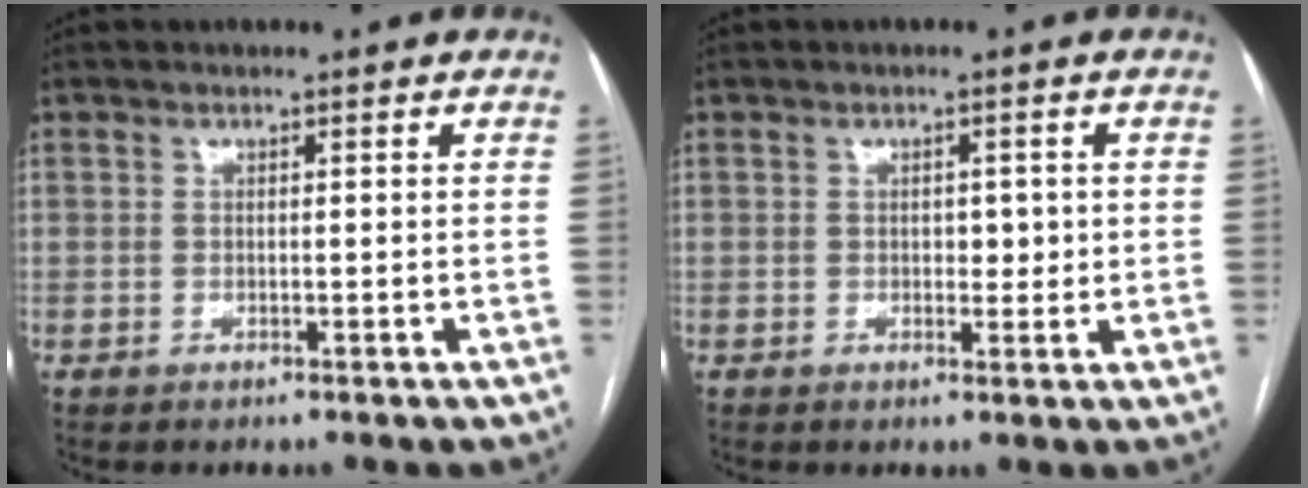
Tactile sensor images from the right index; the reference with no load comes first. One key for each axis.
{"total": 2.6, "fx": 0.2, "fy": 1.4, "fz": 2.1, "tx": -0.029, "ty": 0.002, "tz": 0.004}